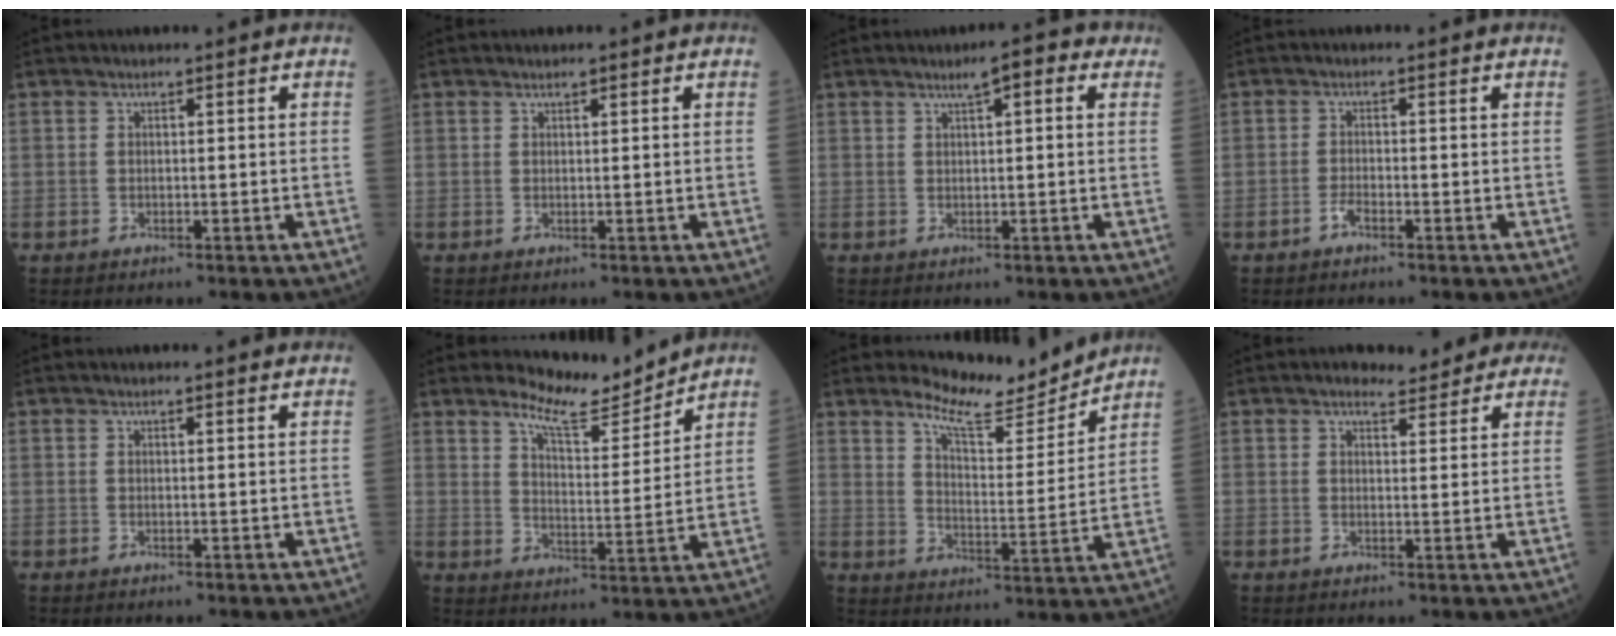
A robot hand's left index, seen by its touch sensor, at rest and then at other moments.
{"total": 0.9, "force": [0.6, 0.2, 0.6], "torque": [-0.012, 0.004, 0.008]}
{"total": 4.5, "force": [2.5, 1.1, 3.5], "torque": [-0.052, 0.015, 0.033]}
{"total": 1.2, "force": [-0.9, 0.2, 0.8], "torque": [-0.017, 0.001, -0.019]}
{"total": 1.9, "force": [1.9, -0.1, 0.4], "torque": [-0.013, -0.004, 0.016]}
{"total": 7.7, "force": [7.5, 0.4, 1.8], "torque": [-0.042, -0.019, 0.123]}
{"total": 9.7, "force": [9.4, 0.8, 2.2], "torque": [-0.048, -0.021, 0.147]}
{"total": 4.8, "force": [4.2, 1.8, 1.2], "torque": [-0.009, 0.011, 0.047]}